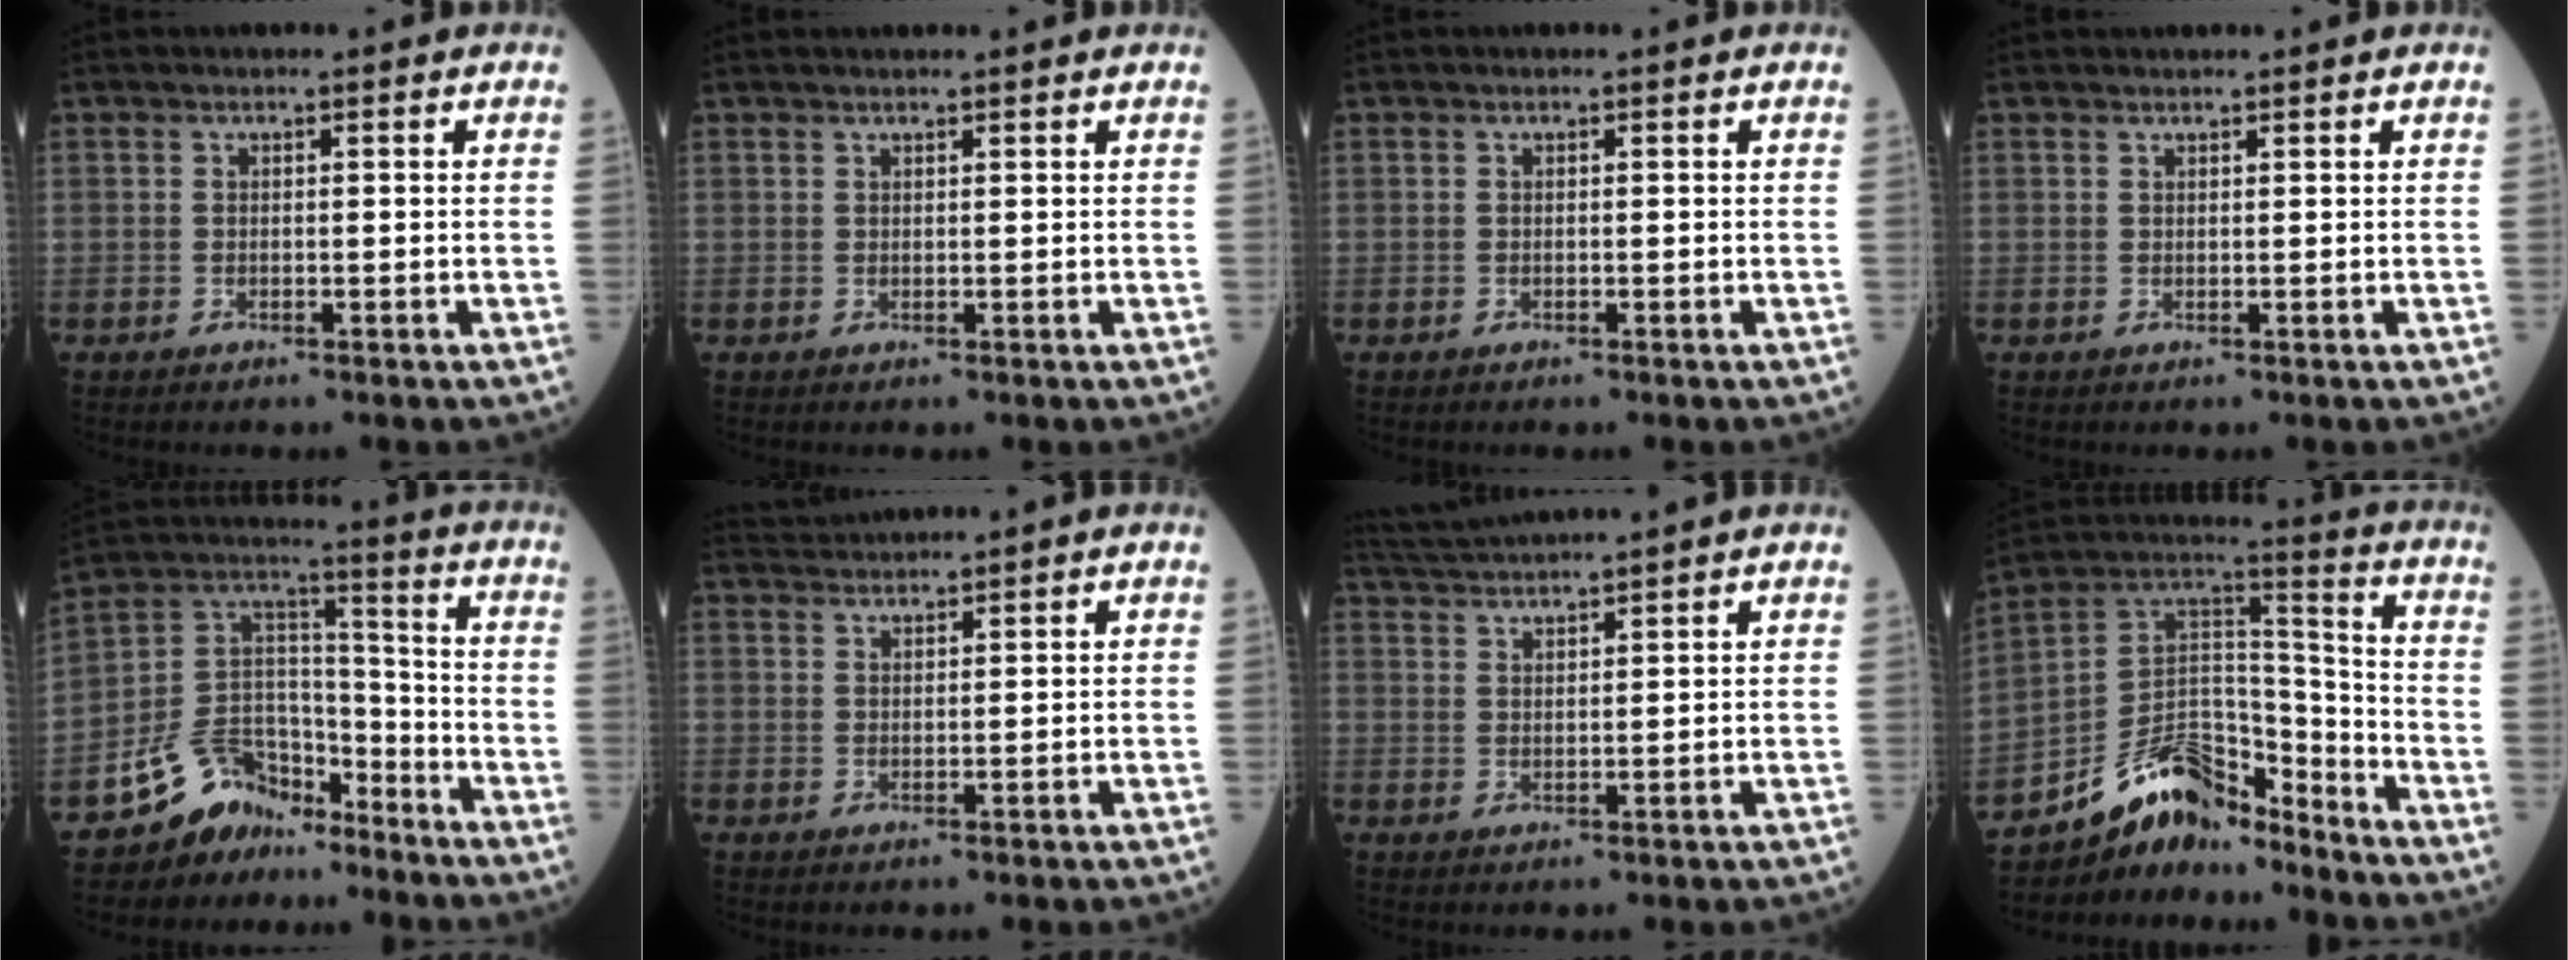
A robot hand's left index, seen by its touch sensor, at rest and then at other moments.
{"total": 2.5, "force": [2.4, 0.1, 0.7], "torque": [-0.007, 0.020, 0.030]}
{"total": 0.0}
{"total": 1.5, "force": [1.4, 0.3, 0.2], "torque": [-0.005, 0.023, 0.021]}
{"total": 10.5, "force": [-8.1, 6.3, 2.4], "torque": [-0.047, 0.056, -0.153]}
{"total": 2.6, "force": [2.4, -0.7, -0.4], "torque": [-0.002, 0.015, 0.057]}
{"total": 6.4, "force": [6.1, -1.6, 1.6], "torque": [-0.032, 0.023, 0.109]}
{"total": 12.0, "force": [-10.5, 4.5, 3.9], "torque": [-0.069, 0.047, -0.194]}